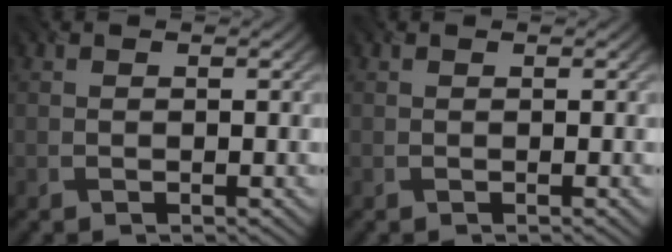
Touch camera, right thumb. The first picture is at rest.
{"total": 0.5, "force": [0.3, 0.0, 0.4], "torque": [-0.008, 0.005, 0.005]}